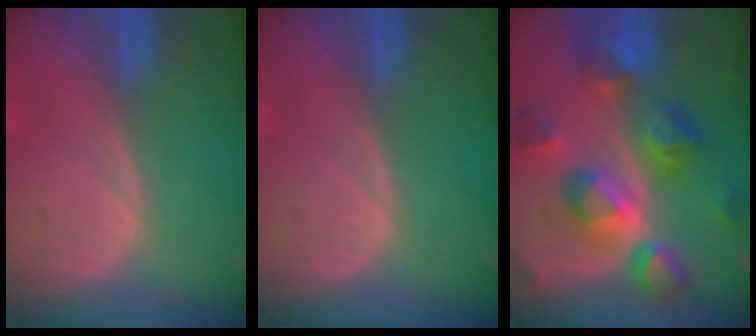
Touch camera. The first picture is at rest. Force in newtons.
{"total": 0.0}
{"total": 11.3, "press": 11.2, "slide": 1.0}